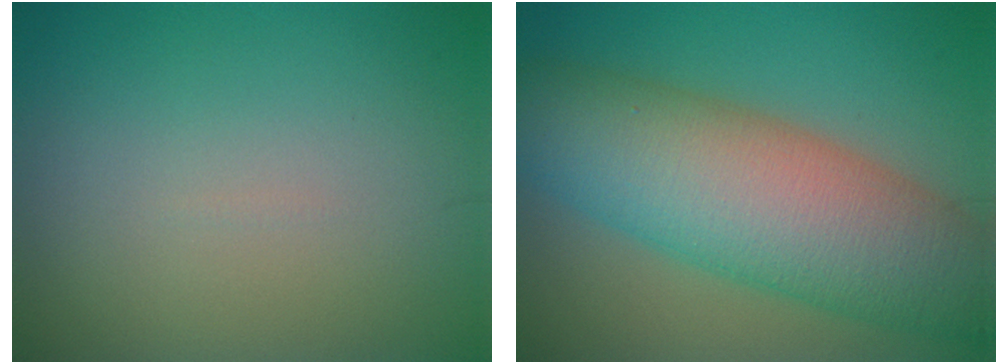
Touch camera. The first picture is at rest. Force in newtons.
{"total": 11.5, "press": 11.5, "slide": 0.1}